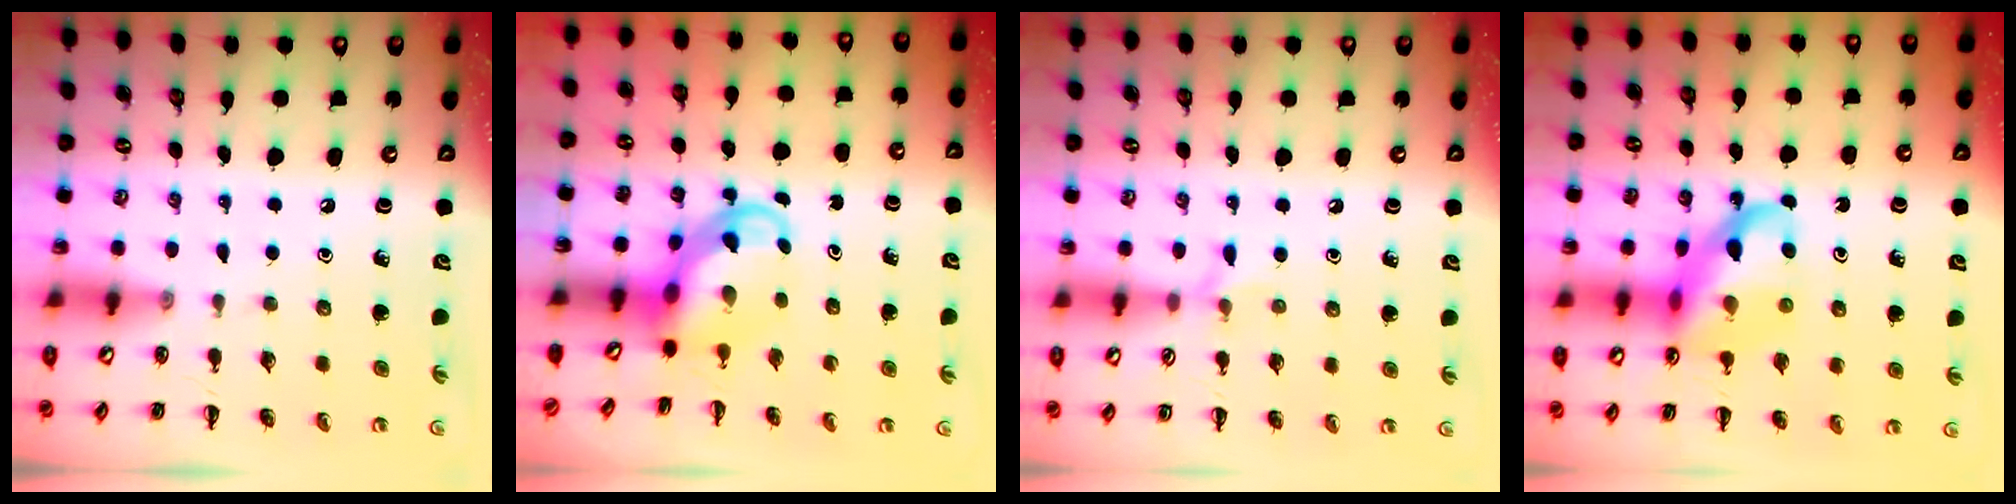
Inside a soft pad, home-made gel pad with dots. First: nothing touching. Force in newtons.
{"total": 5.4, "press": 5.3, "slide": 0.6}
{"total": 6.0, "press": 5.7, "slide": 2.0}
{"total": 15.1, "press": 14.6, "slide": 3.8}